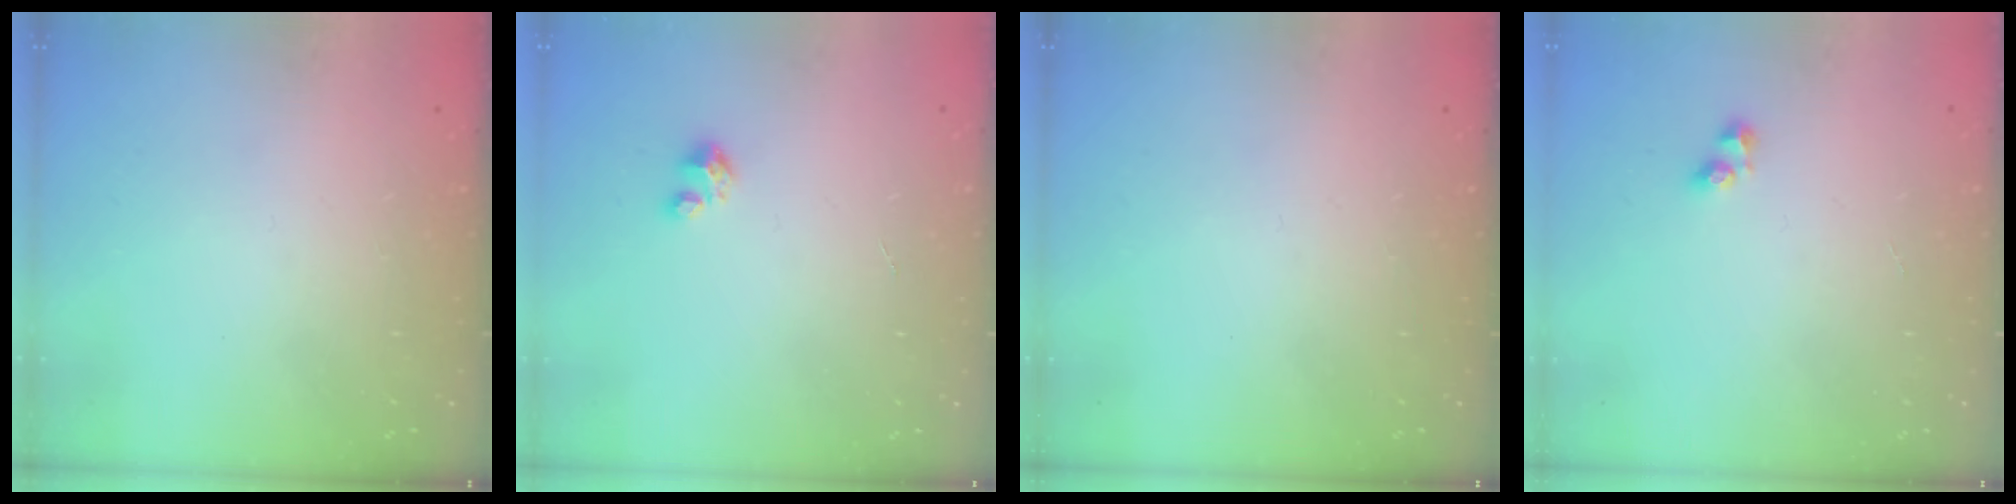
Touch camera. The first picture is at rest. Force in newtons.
{"total": 1.8, "press": 1.8, "slide": 0.1}
{"total": 0.0}
{"total": 2.5, "press": 2.2, "slide": 1.3}